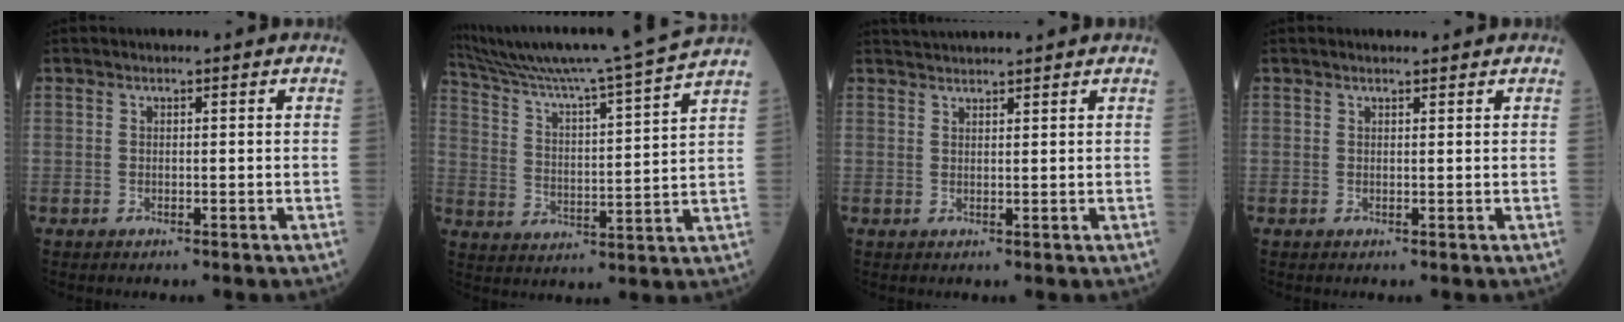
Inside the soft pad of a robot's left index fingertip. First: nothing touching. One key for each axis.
{"total": 19.2, "fx": 17.0, "fy": -2.6, "fz": 8.5, "tx": -0.154, "ty": -0.029, "tz": 0.255}
{"total": 4.3, "fx": 4.1, "fy": -0.5, "fz": 1.1, "tx": -0.016, "ty": 0.032, "tz": 0.068}
{"total": 1.9, "fx": 1.8, "fy": 0.2, "fz": 0.6, "tx": -0.011, "ty": 0.009, "tz": 0.022}